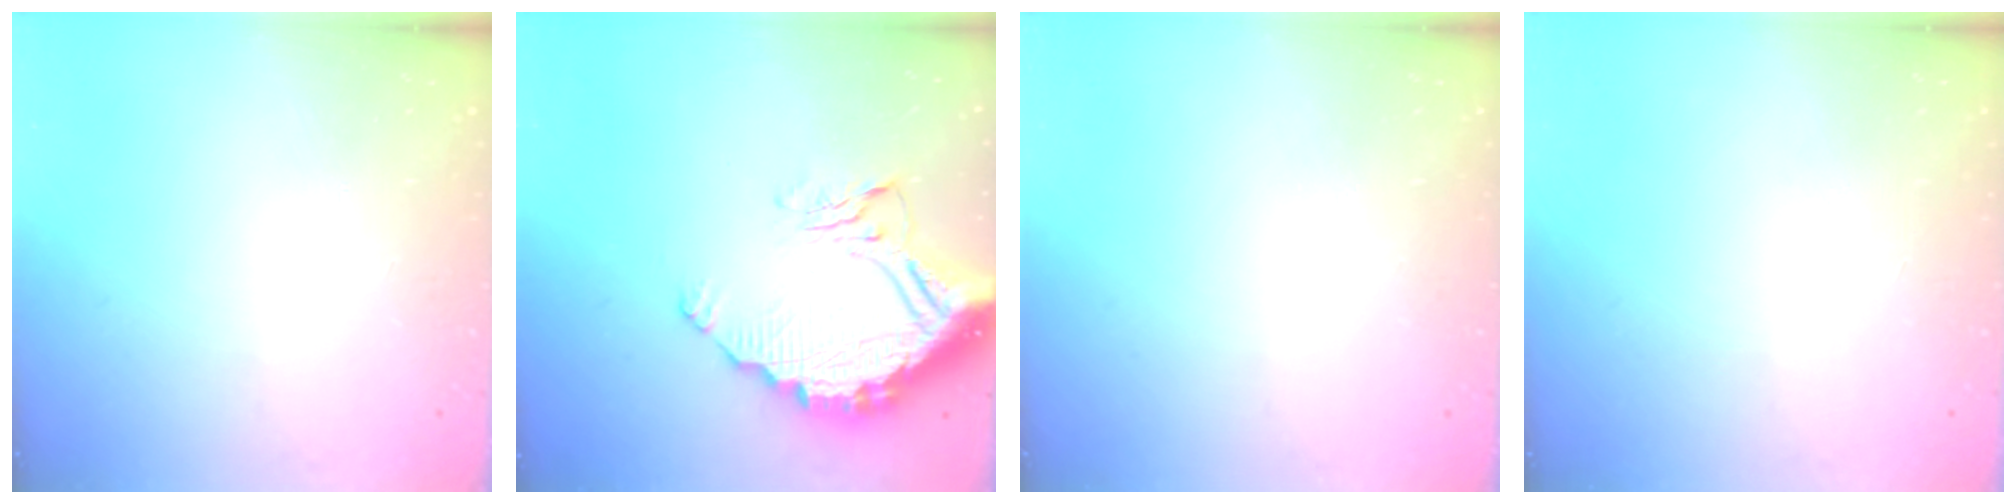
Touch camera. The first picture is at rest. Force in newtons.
{"total": 16.3, "press": 16.3, "slide": 1.0}
{"total": 0.0}
{"total": 0.0}